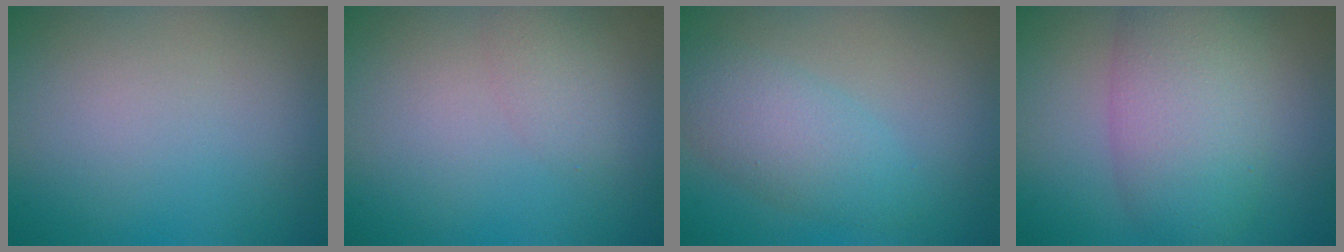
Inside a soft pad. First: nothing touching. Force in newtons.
{"total": 1.6, "press": 1.6, "slide": 0.1}
{"total": 3.7, "press": 3.7, "slide": 0.2}
{"total": 7.2, "press": 7.2, "slide": 0.1}